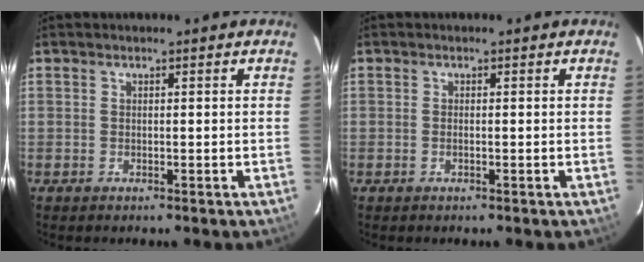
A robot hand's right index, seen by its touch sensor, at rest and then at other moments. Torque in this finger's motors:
{"motor_torque": [-0.08, 0.06, 0.02, -0.01]}